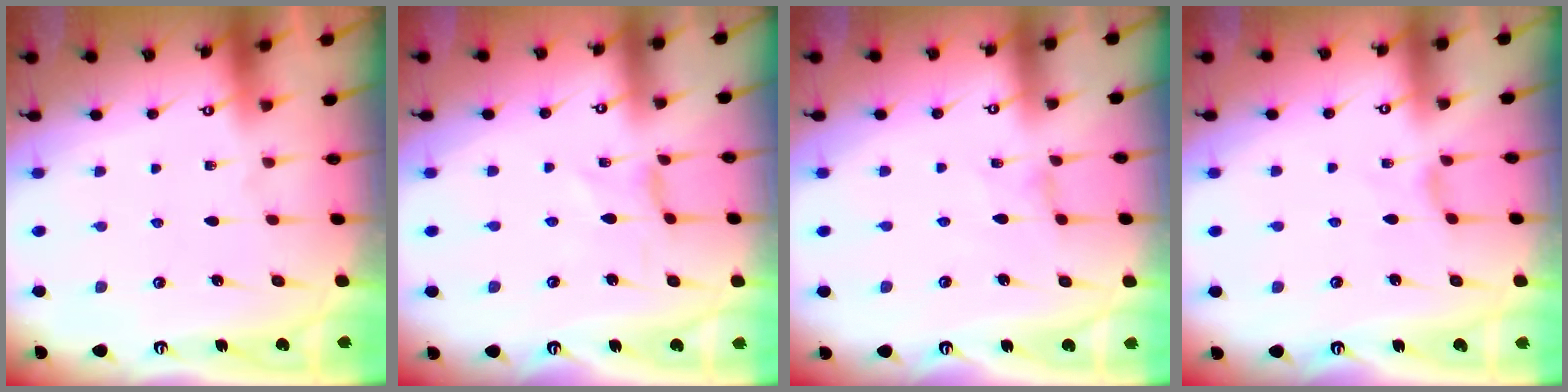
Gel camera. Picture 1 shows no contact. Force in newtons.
{"total": 0.0}
{"total": 0.0}
{"total": 0.7, "press": 0.6, "slide": 0.3}